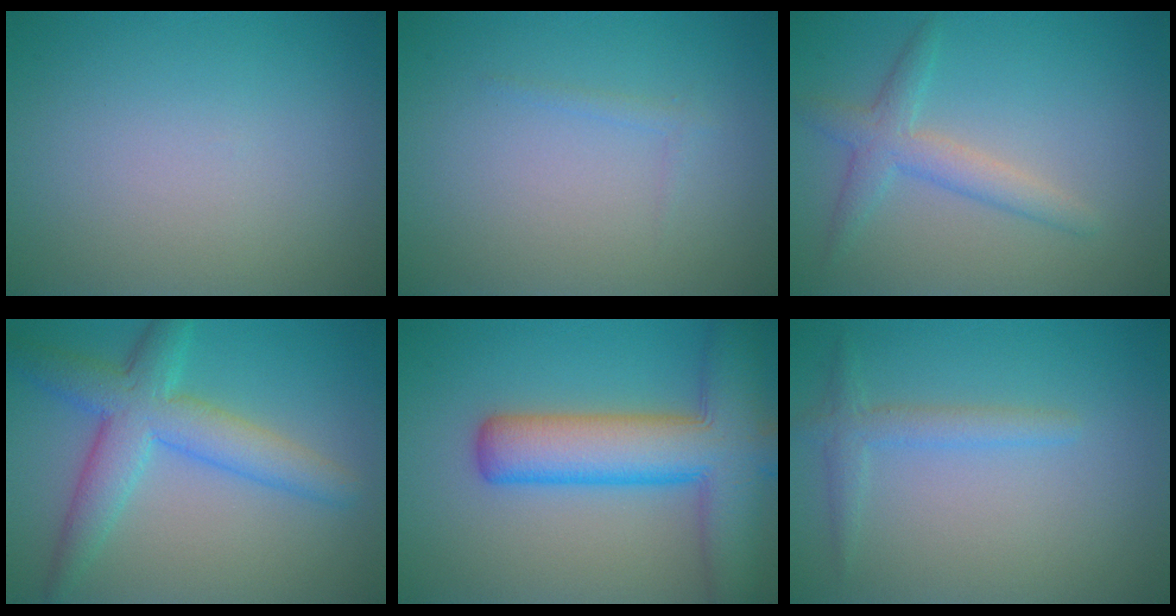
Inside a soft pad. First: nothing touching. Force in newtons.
{"total": 0.7, "press": 0.7, "slide": 0.0}
{"total": 3.0, "press": 3.0, "slide": 0.1}
{"total": 5.8, "press": 5.8, "slide": 0.1}
{"total": 9.9, "press": 9.9, "slide": 0.4}
{"total": 1.9, "press": 1.9, "slide": 0.1}